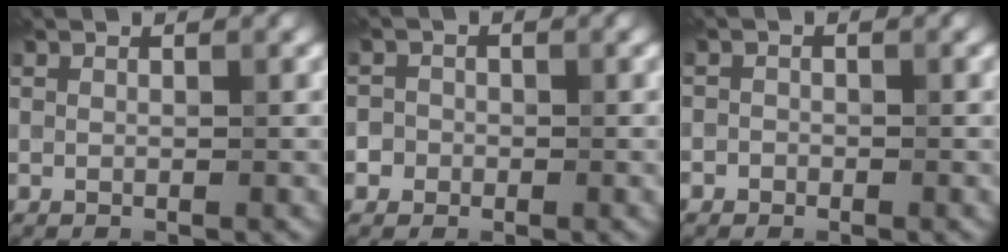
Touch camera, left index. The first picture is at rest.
{"total": 2.1, "force": [-0.5, 2.0, 0.3], "torque": [0.014, 0.012, -0.025]}
{"total": 0.9, "force": [-0.4, 0.8, 0.0], "torque": [0.012, -0.003, -0.012]}